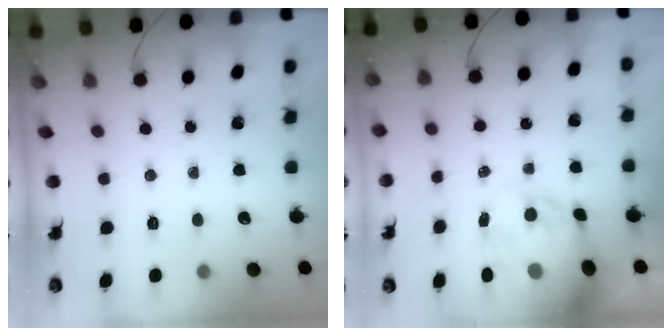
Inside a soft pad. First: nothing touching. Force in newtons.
{"total": 14.4, "press": 14.0, "slide": 3.4}